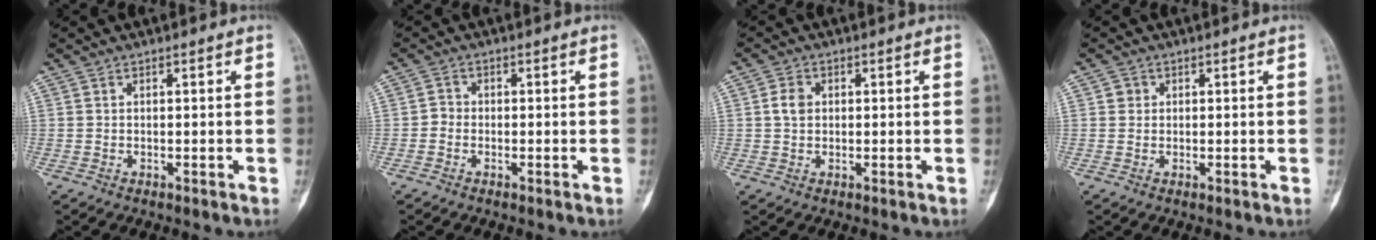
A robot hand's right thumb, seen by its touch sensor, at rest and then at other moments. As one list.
[{"total": 1.6, "force": [-0.6, 1.4, 0.6], "torque": [0.000, 0.007, -0.019]}, {"total": 3.0, "force": [0.5, 2.4, 1.9], "torque": [-0.031, 0.003, 0.007]}, {"total": 1.4, "force": [0.3, 1.3, 0.3], "torque": [0.003, 0.002, 0.003]}]